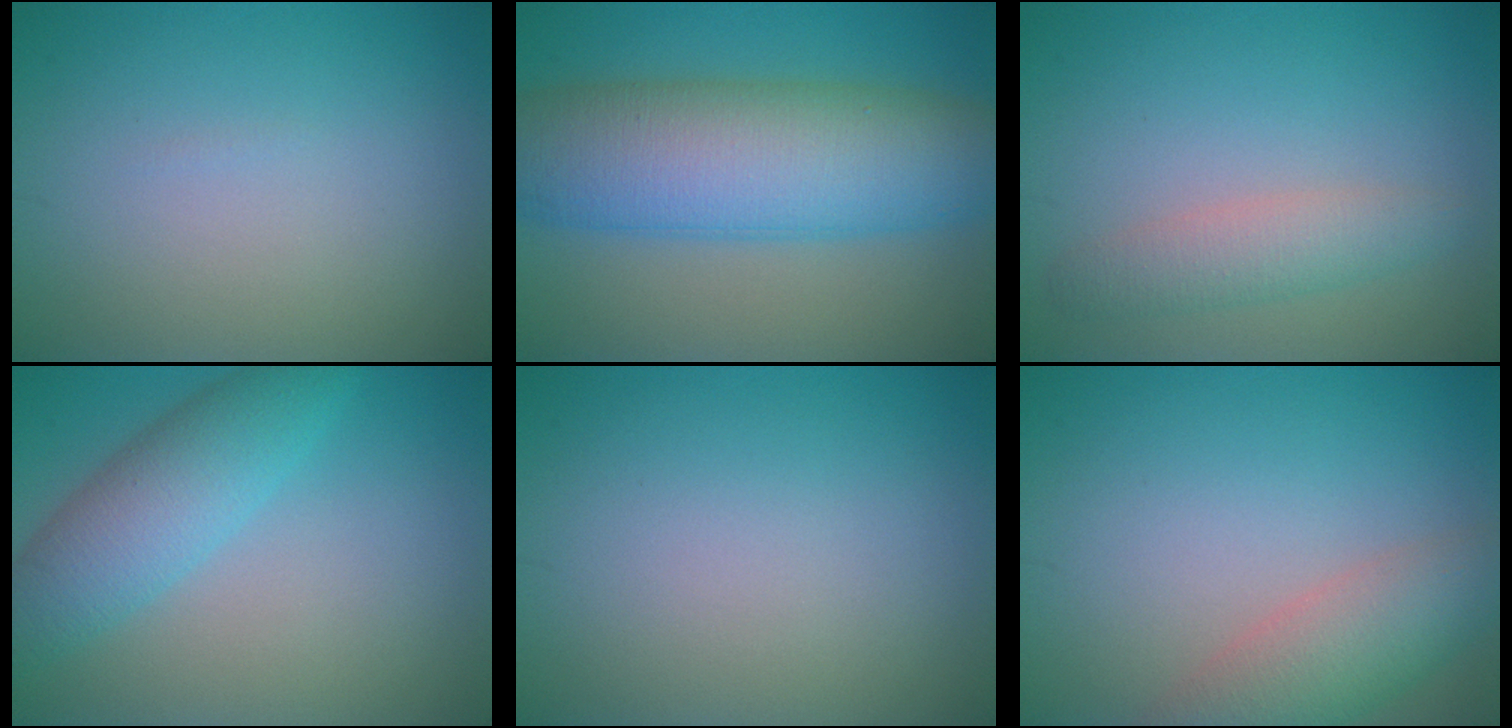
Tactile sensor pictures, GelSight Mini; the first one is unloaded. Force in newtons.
{"total": 11.7, "press": 11.7, "slide": 0.1}
{"total": 2.8, "press": 2.8, "slide": 0.1}
{"total": 5.3, "press": 5.3, "slide": 0.3}
{"total": 0.0}
{"total": 4.8, "press": 4.8, "slide": 0.5}